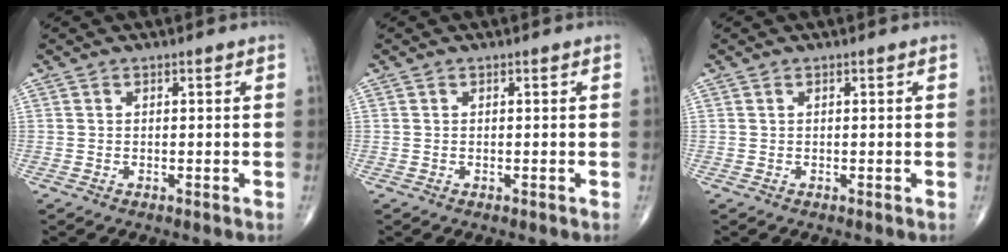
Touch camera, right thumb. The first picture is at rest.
{"total": 0.0}
{"total": 0.0}